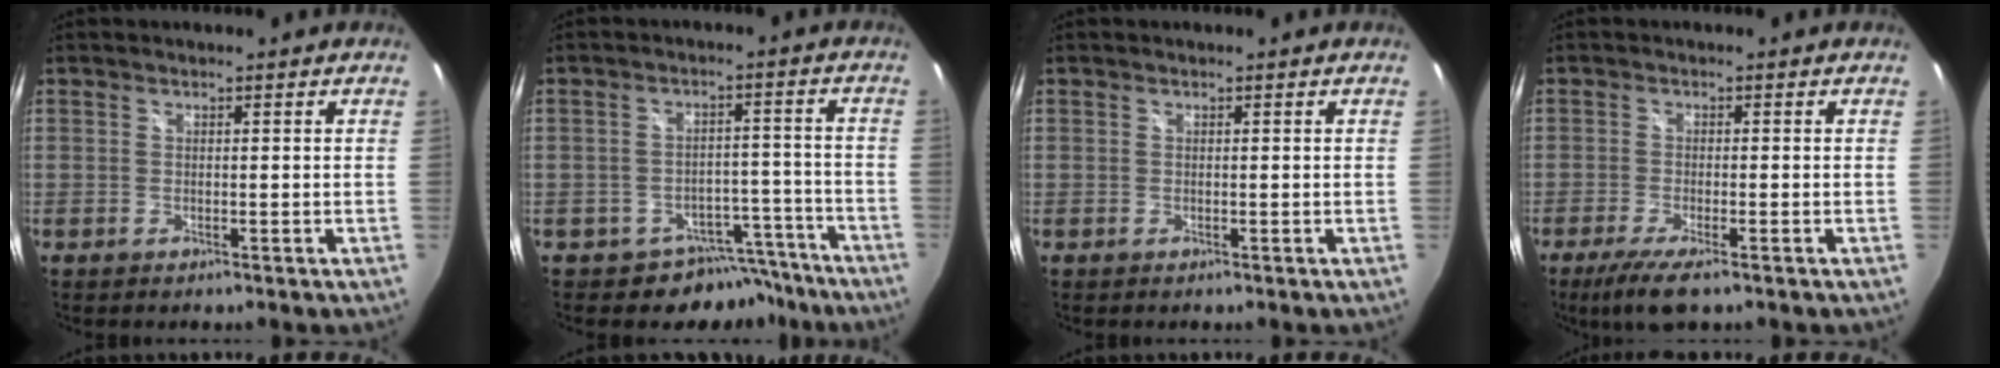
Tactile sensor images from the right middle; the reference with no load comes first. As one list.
[{"total": 7.9, "force": [-6.5, 4.4, 1.2], "torque": [-0.013, 0.032, -0.076]}, {"total": 0.0}, {"total": 6.2, "force": [-4.1, 0.9, 4.6], "torque": [-0.102, -0.025, -0.073]}]